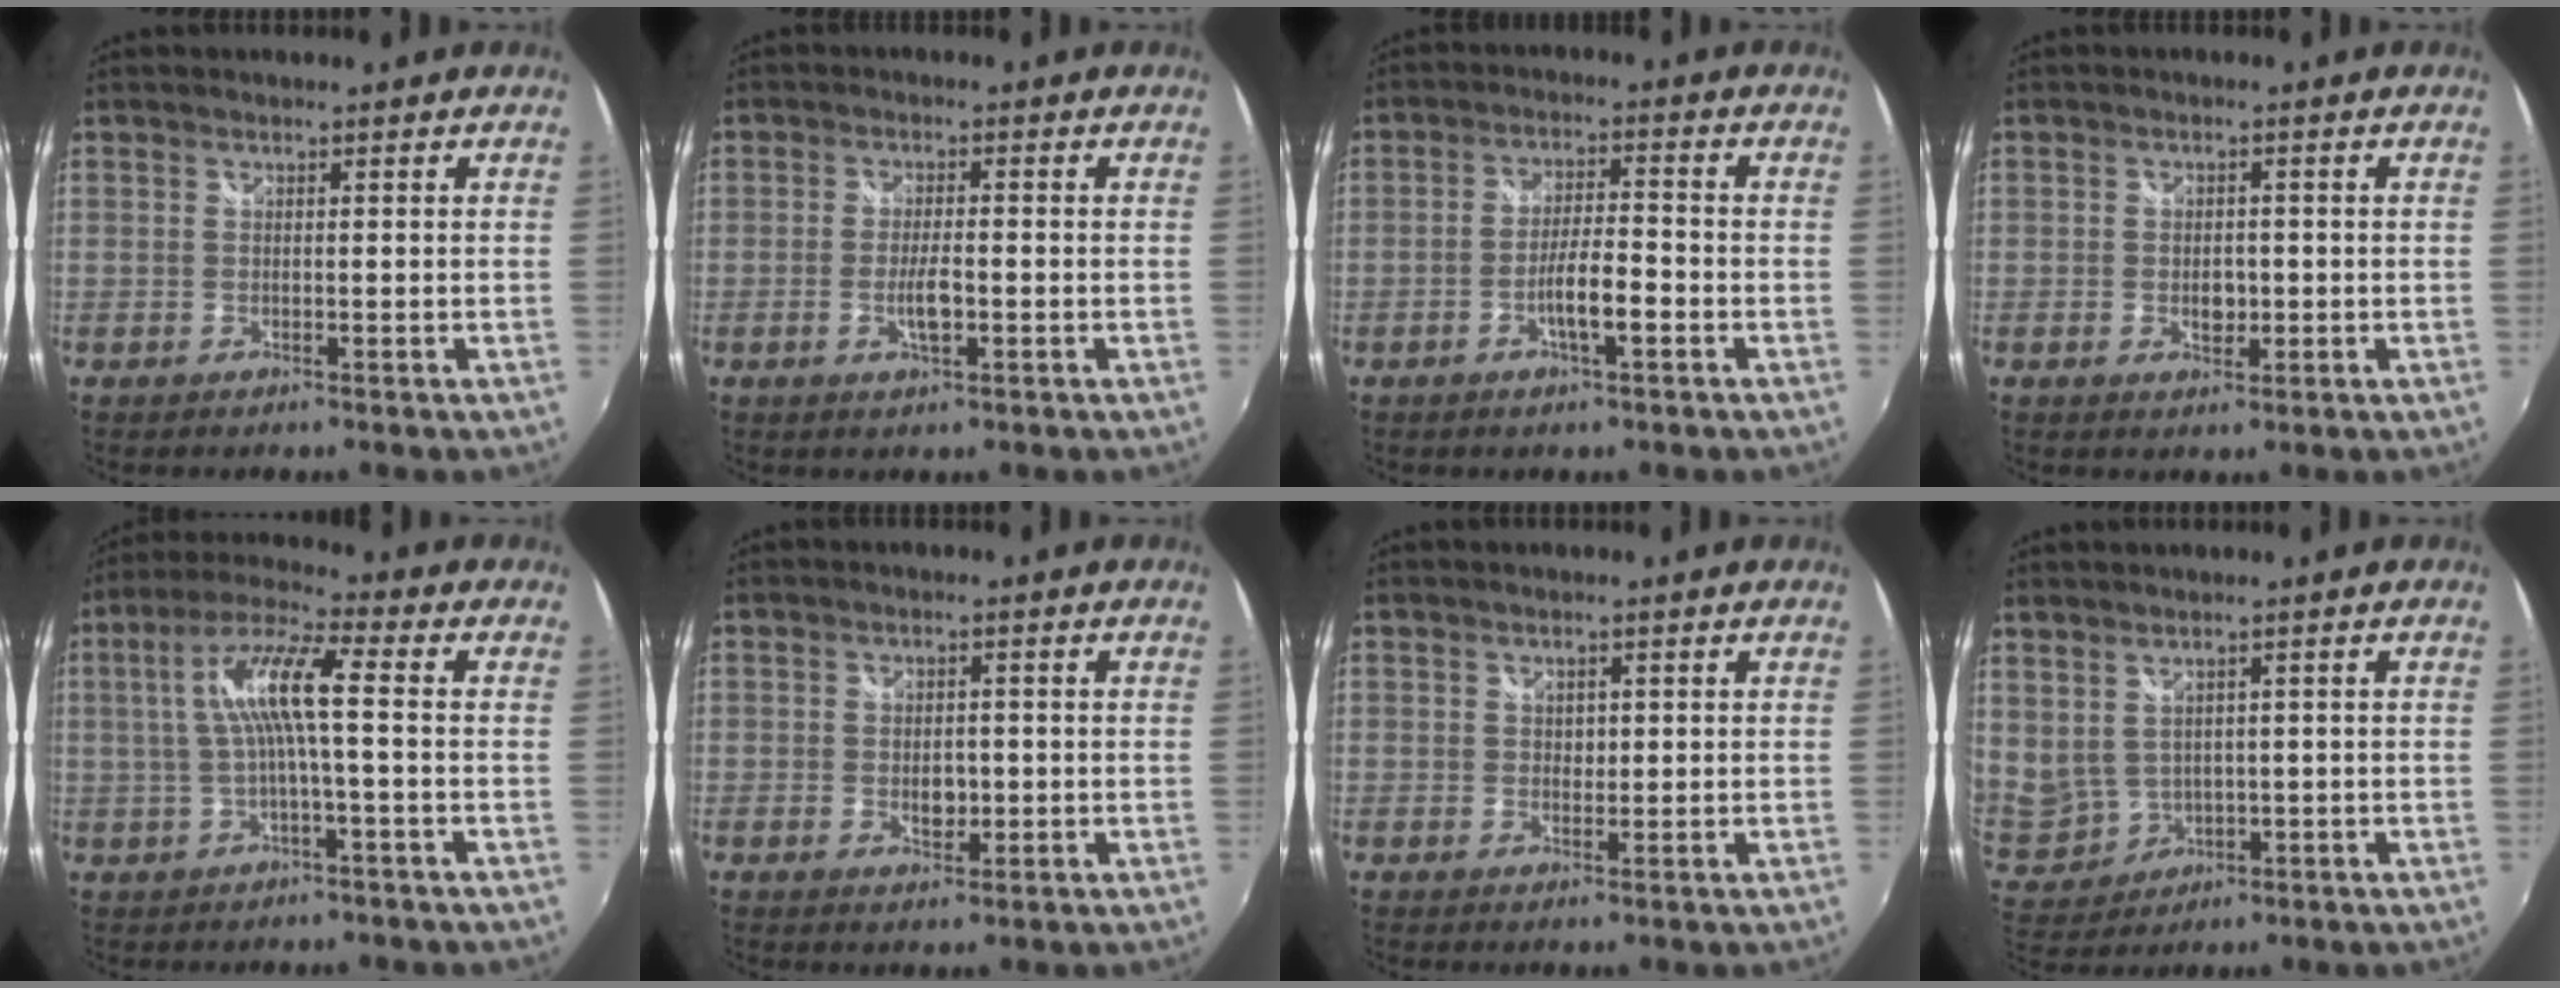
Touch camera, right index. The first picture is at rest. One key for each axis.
{"total": 4.1, "fx": -1.3, "fy": 1.1, "fz": 3.7, "tx": -0.074, "ty": -0.004, "tz": -0.024}
{"total": 5.9, "fx": -2.6, "fy": 1.1, "fz": 5.2, "tx": -0.098, "ty": 0.002, "tz": -0.042}
{"total": 3.0, "fx": -0.6, "fy": 2.1, "fz": 2.0, "tx": -0.033, "ty": -0.001, "tz": -0.010}
{"total": 9.0, "fx": 0.0, "fy": 0.7, "fz": 8.9, "tx": -0.178, "ty": 0.015, "tz": 0.004}
{"total": 3.2, "fx": -0.5, "fy": 2.2, "fz": 2.2, "tx": -0.036, "ty": -0.002, "tz": -0.009}
{"total": 1.1, "fx": 0.4, "fy": 1.0, "fz": 0.3, "tx": 0.001, "ty": 0.001, "tz": 0.008}
{"total": 8.6, "fx": 3.2, "fy": 6.5, "fz": 4.5, "tx": -0.104, "ty": -0.005, "tz": 0.091}